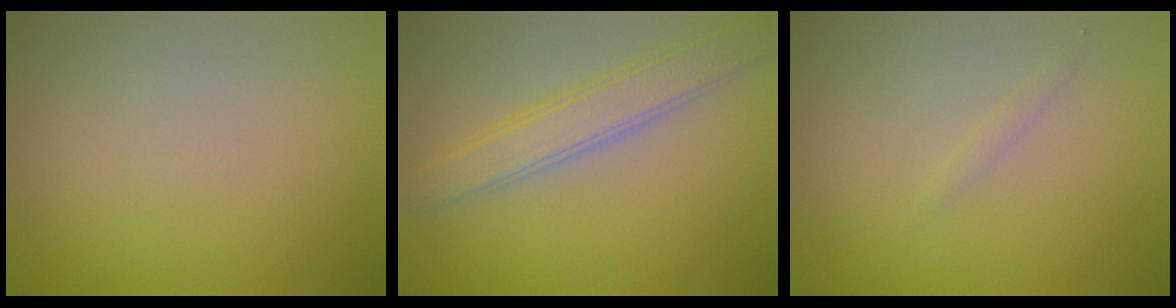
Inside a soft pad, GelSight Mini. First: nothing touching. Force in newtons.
{"total": 3.8, "press": 3.8, "slide": 0.1}
{"total": 0.7, "press": 0.7, "slide": 0.1}